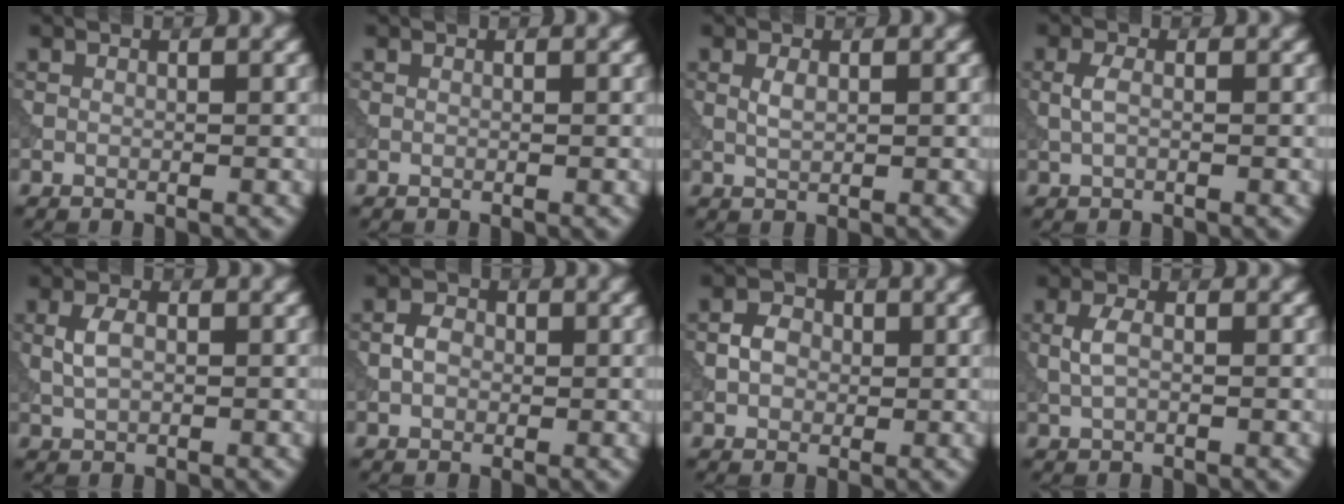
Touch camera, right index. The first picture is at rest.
{"total": 0.0}
{"total": 1.3, "force": [0.3, 0.6, 1.1], "torque": [-0.028, 0.000, 0.009]}
{"total": 1.5, "force": [0.1, 0.8, 1.3], "torque": [-0.034, 0.003, -0.002]}
{"total": 2.3, "force": [0.3, 1.4, 1.8], "torque": [-0.043, 0.002, 0.007]}
{"total": 2.0, "force": [-0.1, 1.6, 1.3], "torque": [-0.025, 0.004, -0.007]}
{"total": 2.5, "force": [-0.1, 2.0, 1.4], "torque": [-0.026, 0.005, -0.005]}
{"total": 2.0, "force": [0.2, 1.0, 1.7], "torque": [-0.042, 0.003, 0.001]}